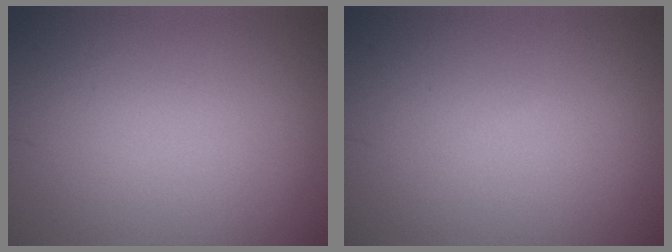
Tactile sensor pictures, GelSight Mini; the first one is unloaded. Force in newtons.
{"total": 0.0}